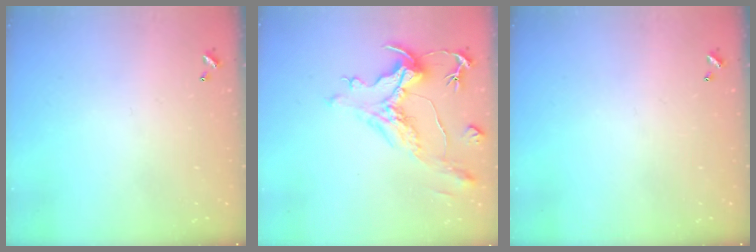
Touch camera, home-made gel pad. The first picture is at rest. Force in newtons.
{"total": 1.9, "press": 0.9, "slide": 1.6}
{"total": 0.0}